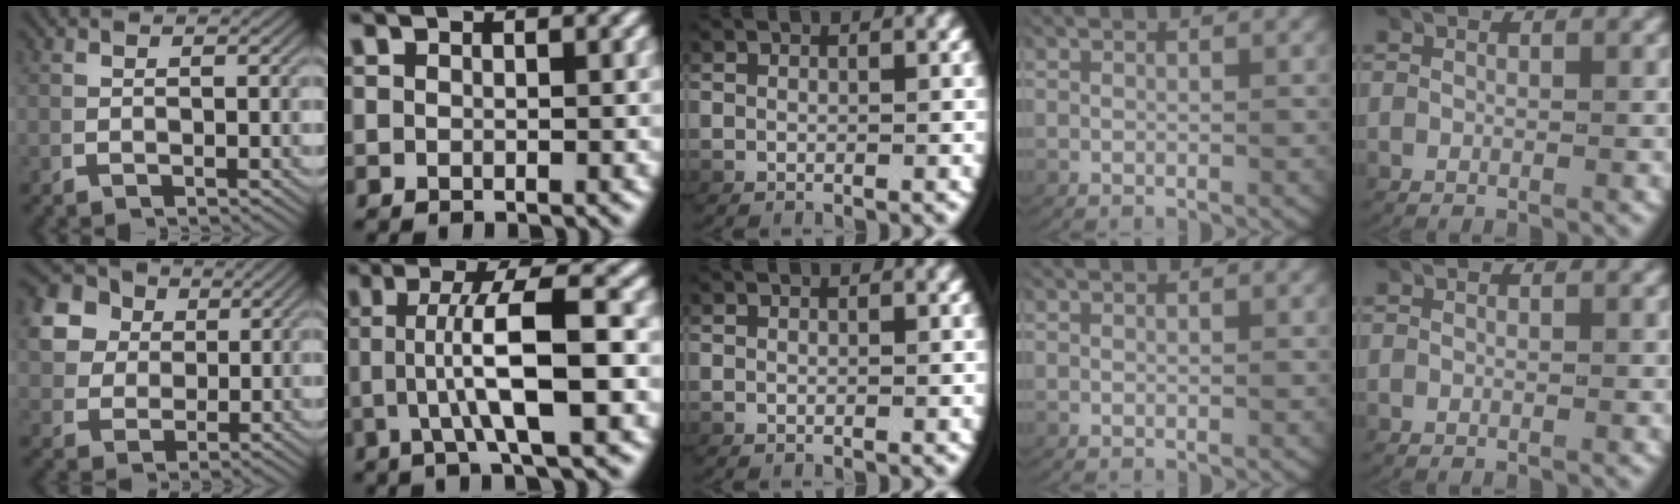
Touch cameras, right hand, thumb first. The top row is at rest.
{"thumb": {"total": 11.0, "force": [3.8, 9.0, 5.2], "torque": [-0.121, -0.004, 0.061]}, "index": {"total": 5.7, "force": [0.2, -0.1, 5.7], "torque": [-0.094, -0.001, 0.006]}}